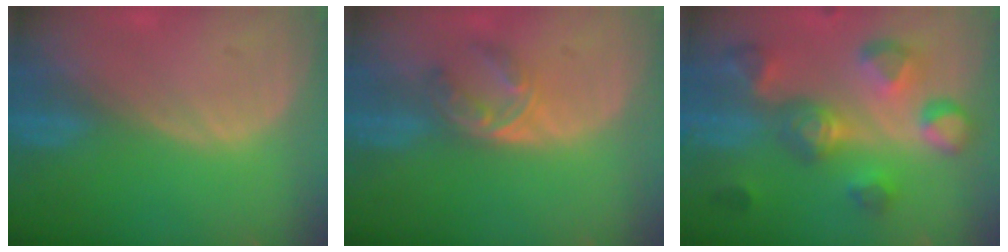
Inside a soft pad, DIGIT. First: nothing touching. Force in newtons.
{"total": 5.7, "press": 4.5, "slide": 3.4}
{"total": 10.0, "press": 9.8, "slide": 2.1}